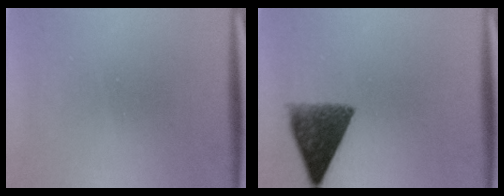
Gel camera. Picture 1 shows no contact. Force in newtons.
{"total": 8.8}